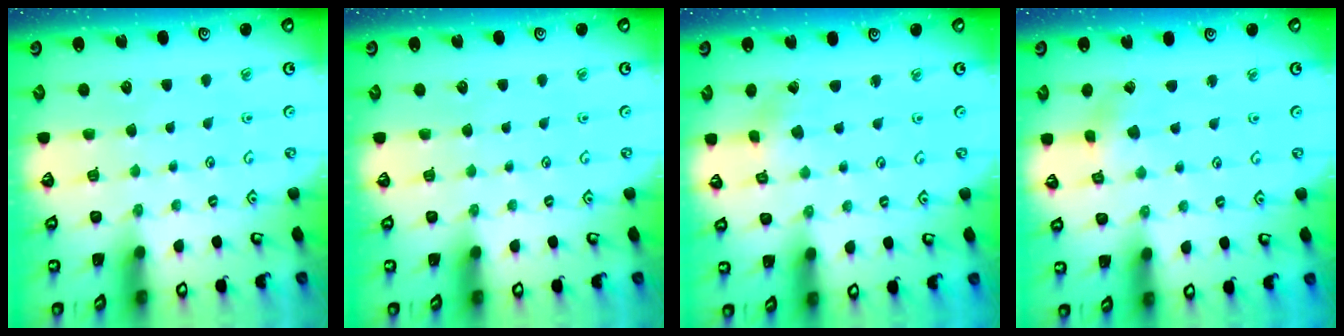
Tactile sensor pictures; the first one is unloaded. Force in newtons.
{"total": 0.0}
{"total": 0.9, "press": 0.9, "slide": 0.1}
{"total": 1.6, "press": 1.6, "slide": 0.1}